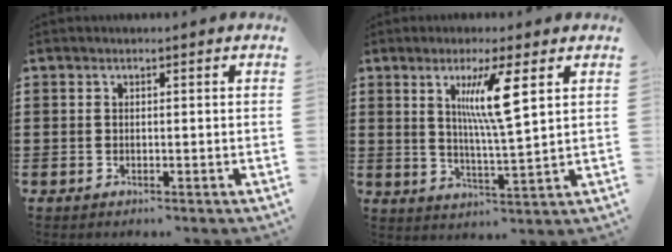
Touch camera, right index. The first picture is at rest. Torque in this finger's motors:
{"motor_torque": [0.50, 0.09, 0.33, 0.16]}